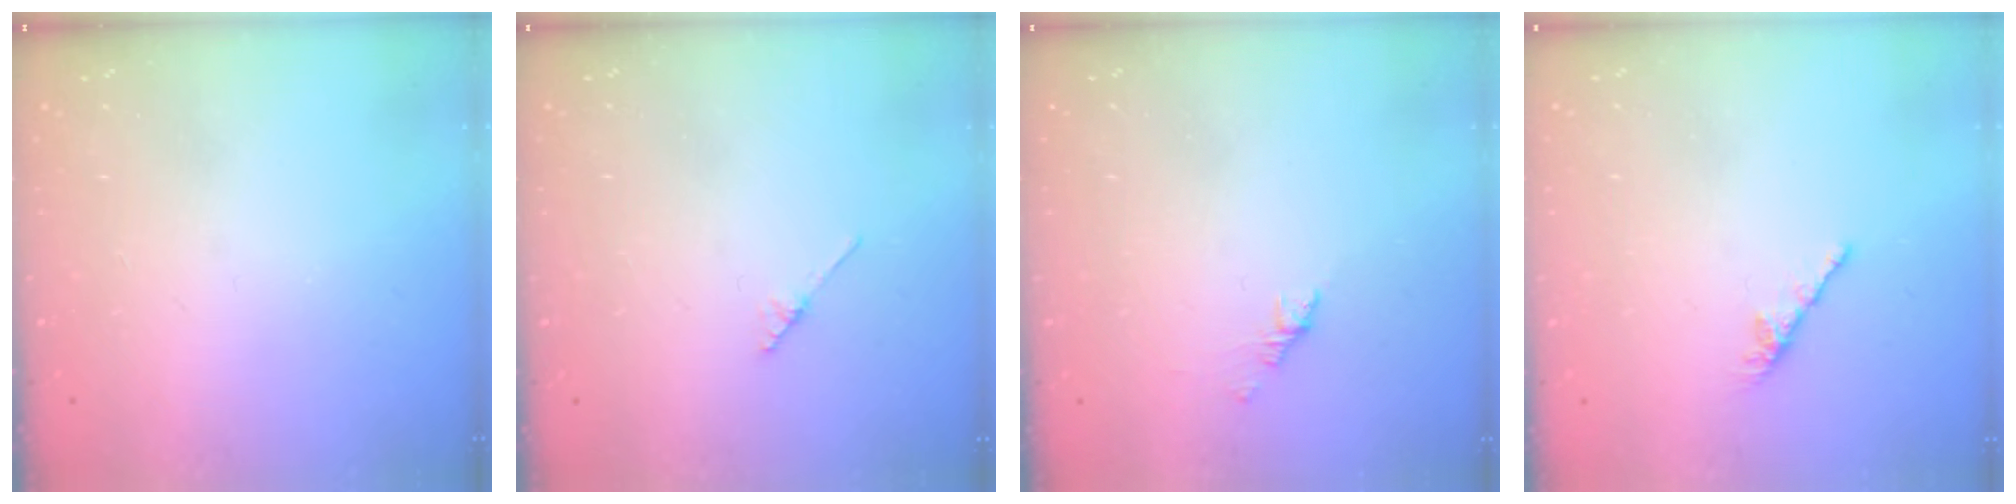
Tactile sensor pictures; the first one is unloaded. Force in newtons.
{"total": 2.1, "press": 2.1, "slide": 0.1}
{"total": 1.1, "press": 1.0, "slide": 0.5}
{"total": 0.0}